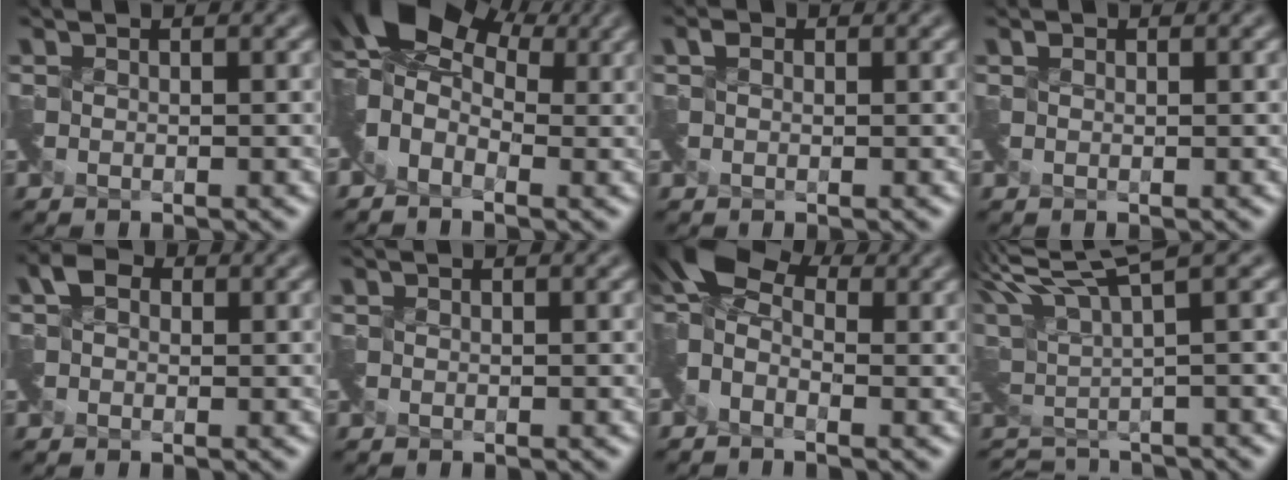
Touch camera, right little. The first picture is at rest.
{"total": 7.0, "force": [2.0, 4.7, 4.8], "torque": [-0.080, 0.017, 0.021]}
{"total": 1.2, "force": [-0.5, 0.0, -1.1], "torque": [0.021, 0.000, -0.002]}
{"total": 0.8, "force": [-0.1, -0.1, -0.8], "torque": [0.016, 0.004, 0.004]}
{"total": 1.3, "force": [-0.5, 1.0, -0.7], "torque": [0.017, 0.005, -0.011]}
{"total": 0.0}
{"total": 4.0, "force": [-0.1, 2.9, 2.7], "torque": [-0.054, 0.016, -0.020]}
{"total": 5.0, "force": [3.8, 0.7, 3.2], "torque": [-0.054, 0.004, 0.075]}